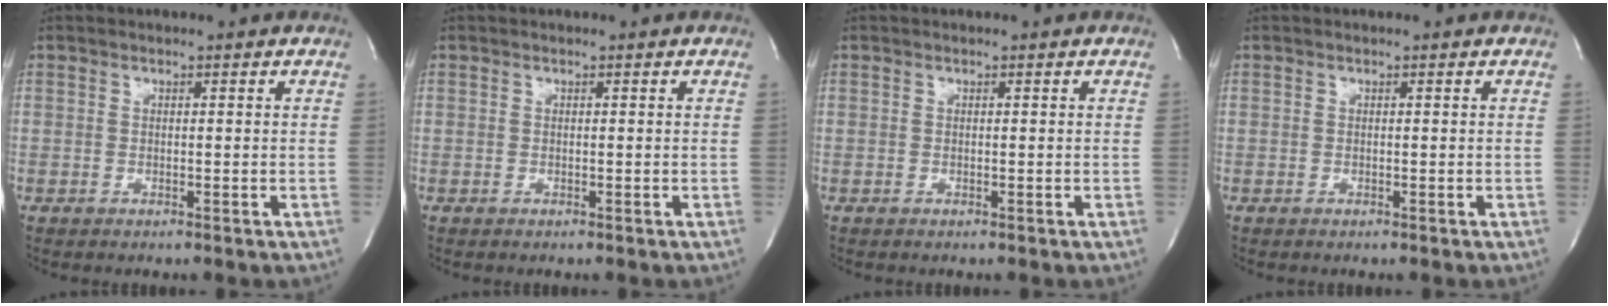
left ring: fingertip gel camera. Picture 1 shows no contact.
{"total": 0.0}
{"total": 0.0}
{"total": 0.0}